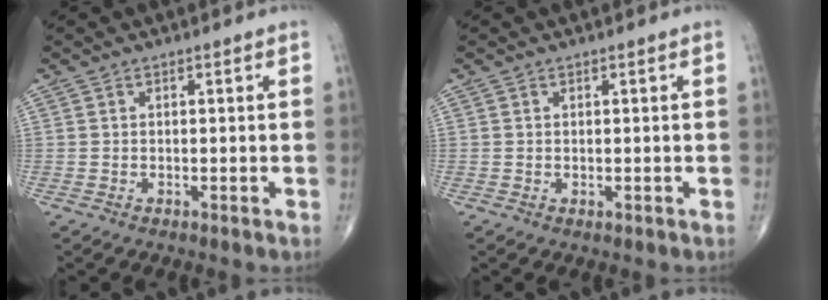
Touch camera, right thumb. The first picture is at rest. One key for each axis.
{"total": 0.0}